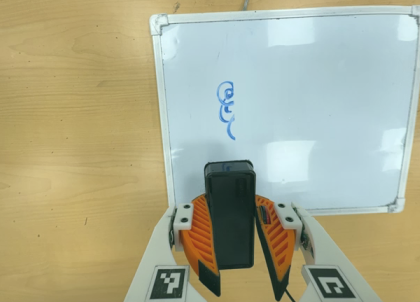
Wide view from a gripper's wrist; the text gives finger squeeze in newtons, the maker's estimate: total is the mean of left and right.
{"total": 9.9, "left": 9.7, "right": 10.2}